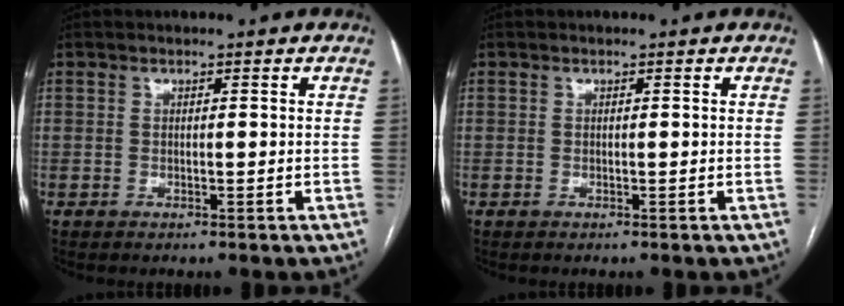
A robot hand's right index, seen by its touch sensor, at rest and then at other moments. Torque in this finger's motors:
{"motor_torque": [0.00, 0.00, 0.00, 0.00]}